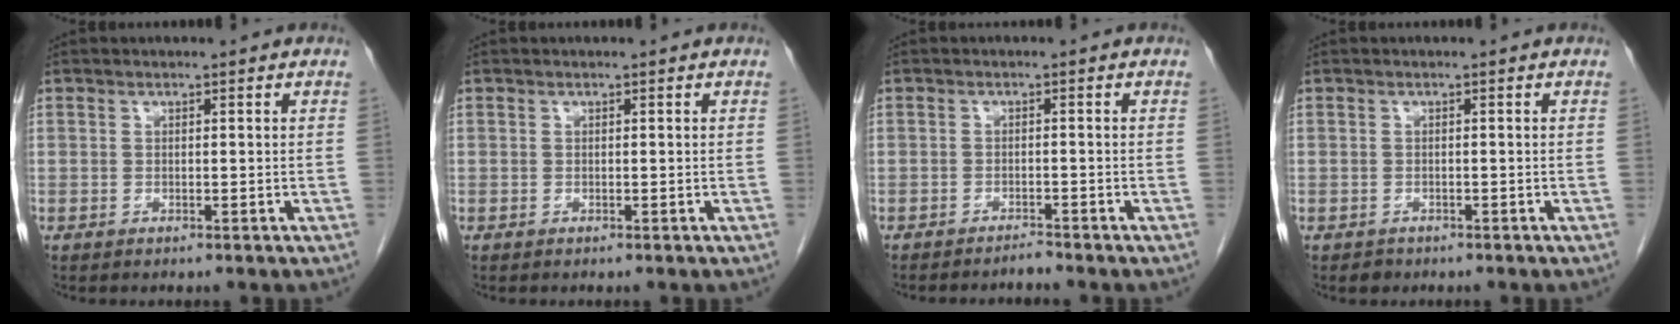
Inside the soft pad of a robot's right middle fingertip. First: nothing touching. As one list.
[{"total": 0.0}, {"total": 1.6, "force": [-1.5, -0.3, -0.1], "torque": [0.002, -0.006, -0.023]}, {"total": 1.0, "force": [-0.8, 0.7, 0.0], "torque": [-0.005, 0.001, -0.010]}]